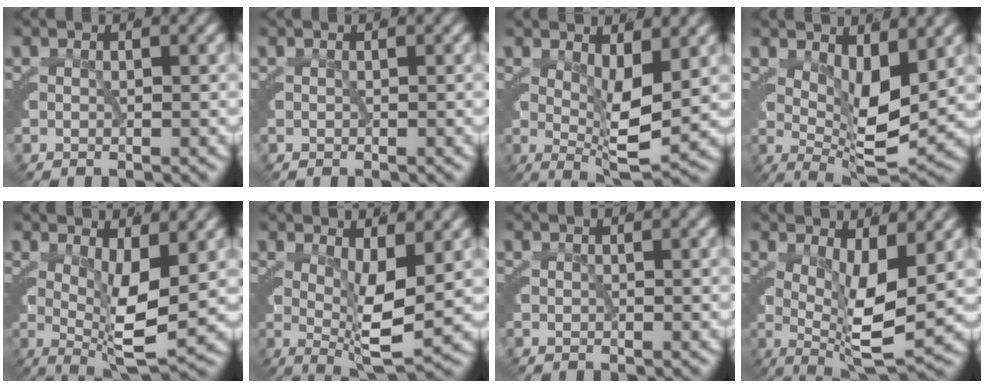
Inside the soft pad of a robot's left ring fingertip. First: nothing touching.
{"total": 0.0}
{"total": 5.2, "force": [1.0, 1.0, 5.0], "torque": [-0.066, -0.019, 0.025]}
{"total": 6.2, "force": [1.5, 2.0, 5.7], "torque": [-0.075, -0.022, 0.033]}
{"total": 6.0, "force": [0.3, 1.6, 5.8], "torque": [-0.081, -0.026, 0.015]}
{"total": 5.4, "force": [0.7, 1.1, 5.2], "torque": [-0.070, -0.021, 0.020]}
{"total": 0.0}
{"total": 6.6, "force": [0.1, 2.3, 6.3], "torque": [-0.090, -0.032, 0.014]}